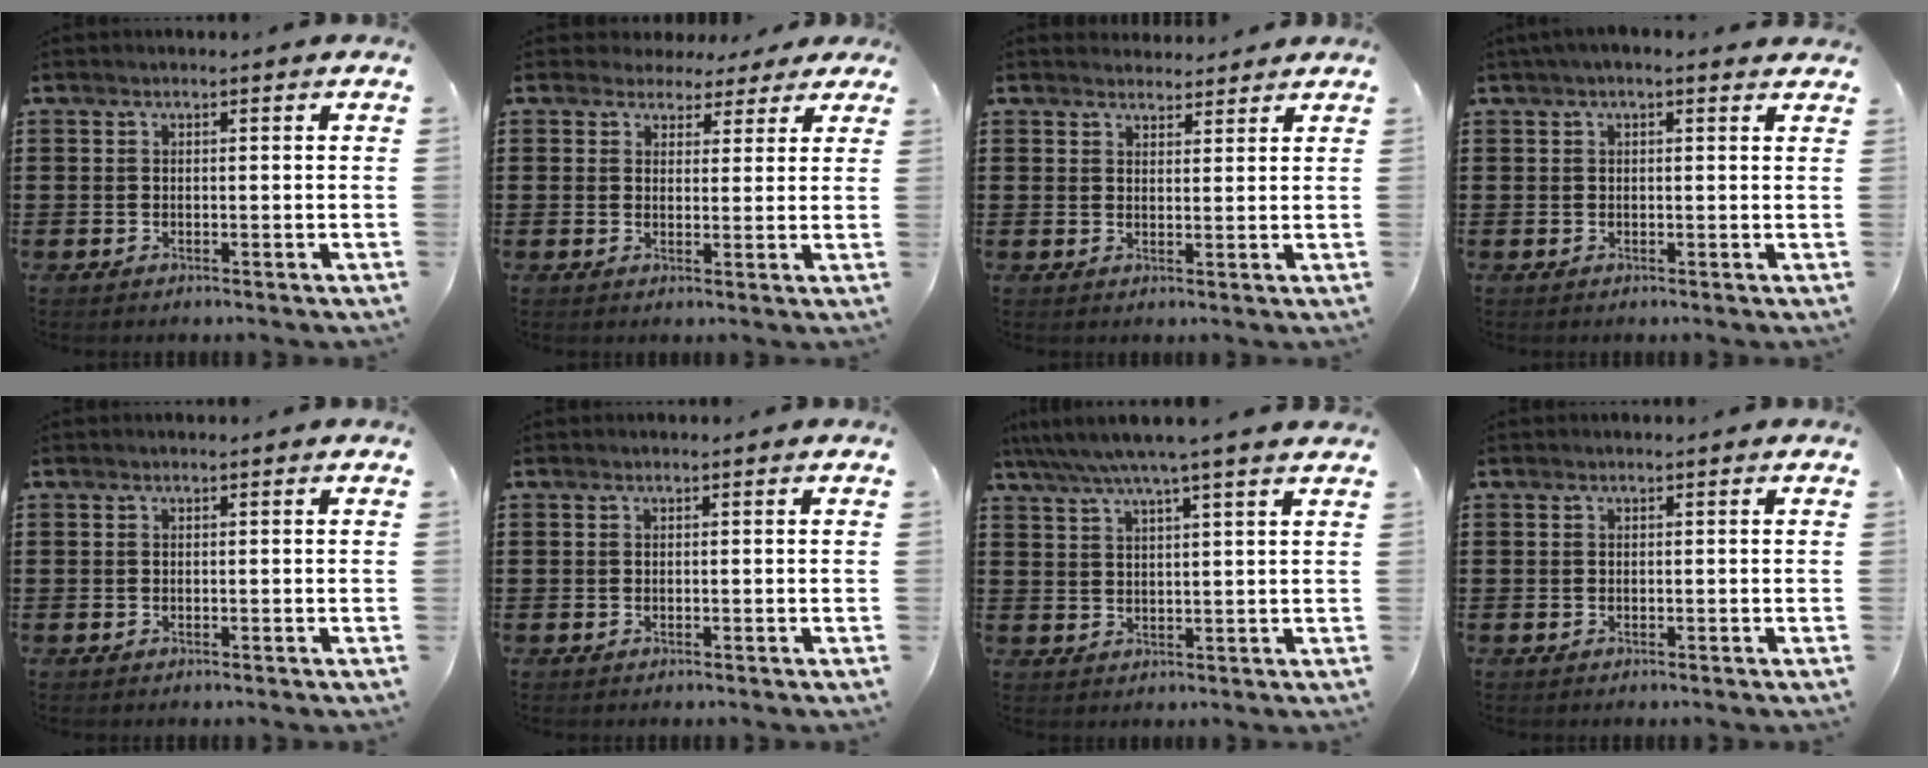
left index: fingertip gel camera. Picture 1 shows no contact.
{"total": 3.0, "force": [2.2, 2.0, 0.6], "torque": [-0.025, 0.009, 0.041]}
{"total": 2.5, "force": [2.4, 0.8, -0.2], "torque": [-0.003, -0.003, 0.047]}
{"total": 1.3, "force": [0.6, 0.5, 1.0], "torque": [-0.021, 0.005, 0.011]}
{"total": 0.0}
{"total": 0.0}
{"total": 4.4, "force": [3.7, -0.2, 2.4], "torque": [-0.059, -0.015, 0.063]}
{"total": 0.0}